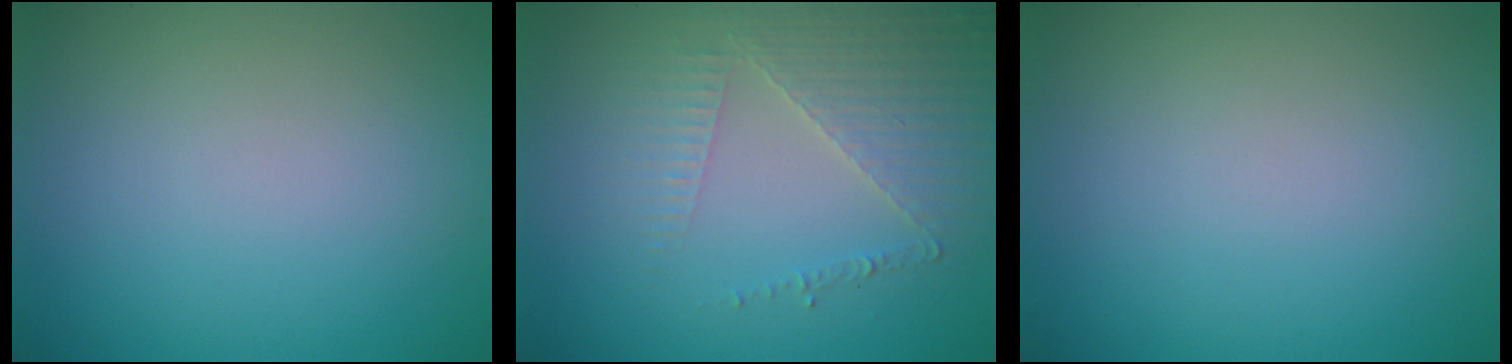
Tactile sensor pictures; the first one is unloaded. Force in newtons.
{"total": 3.5, "press": 3.2, "slide": 1.4}
{"total": 0.0}